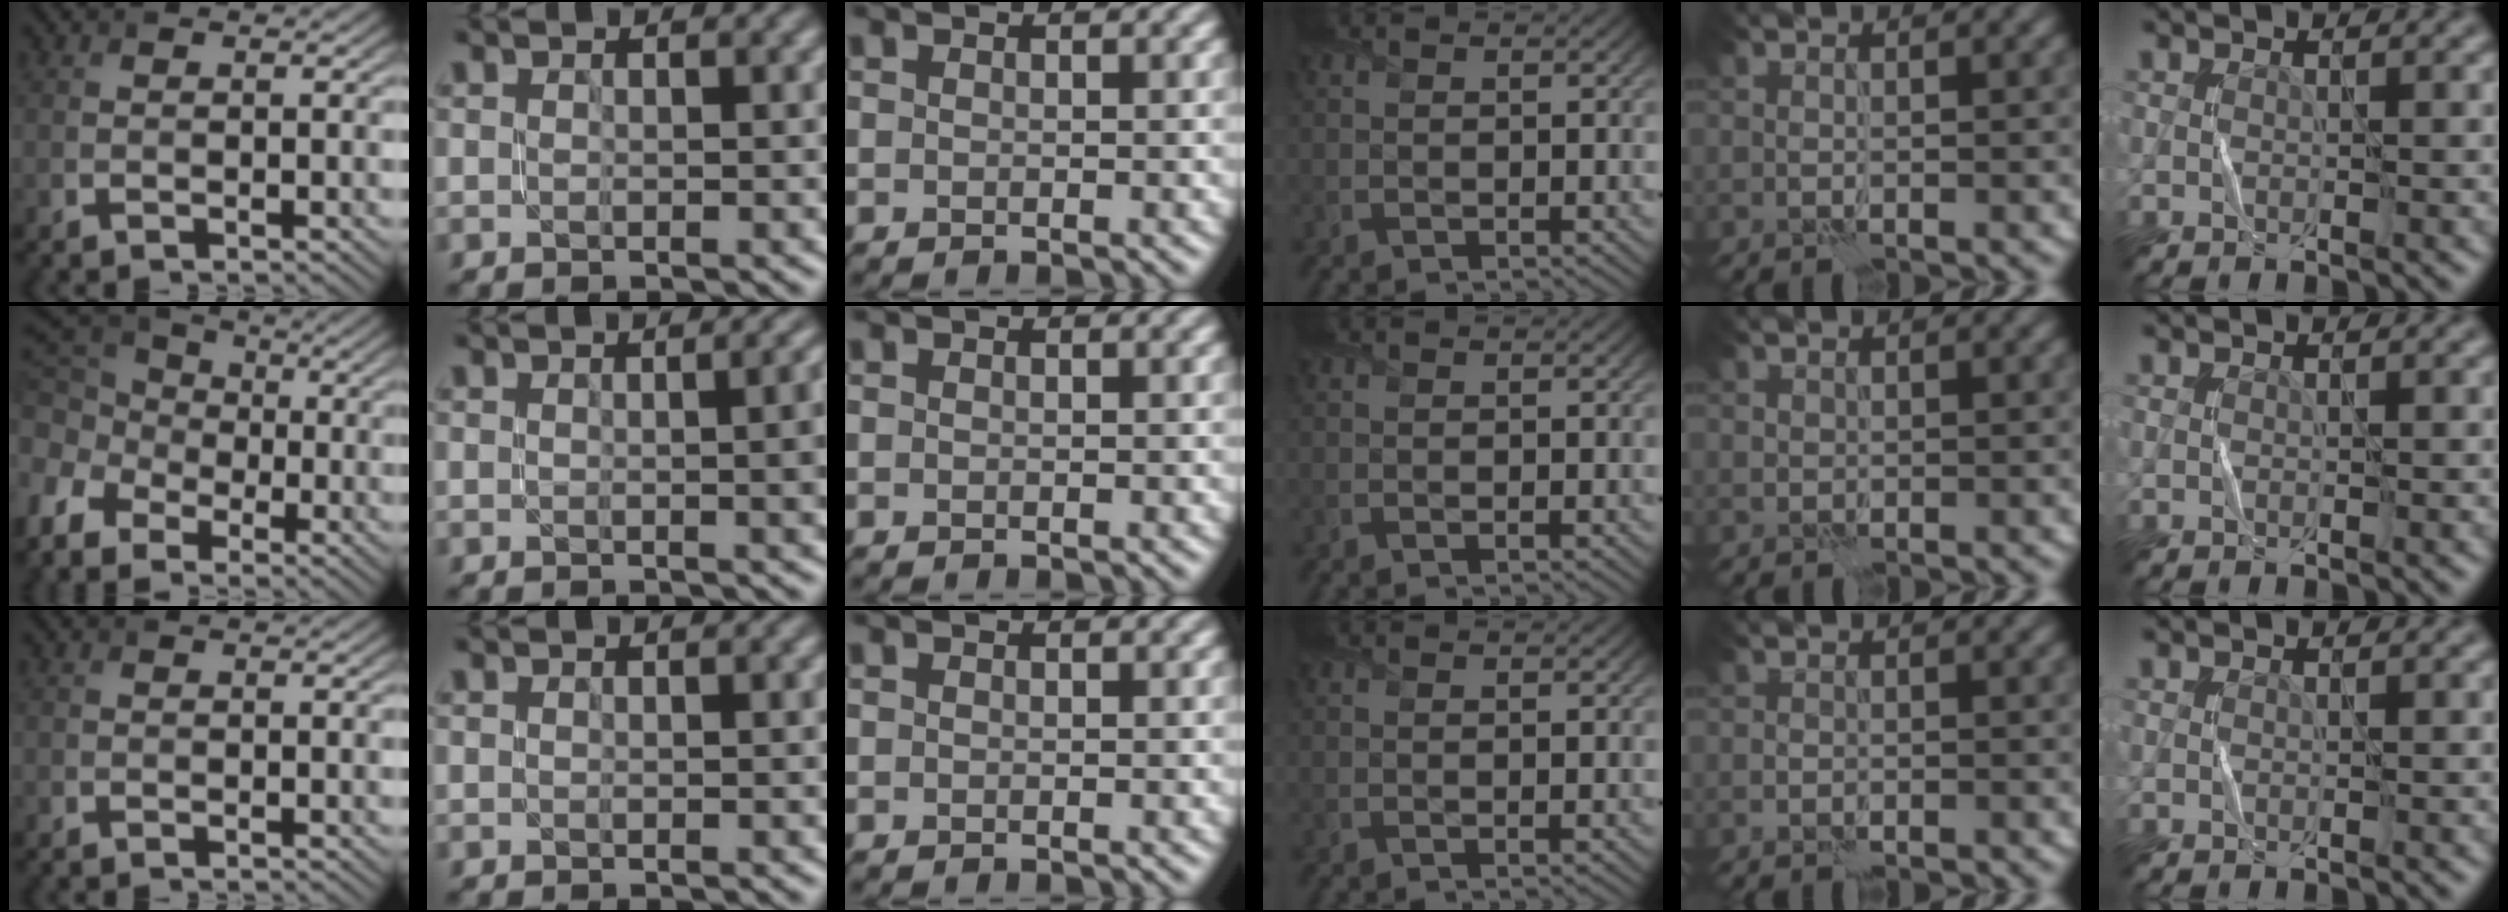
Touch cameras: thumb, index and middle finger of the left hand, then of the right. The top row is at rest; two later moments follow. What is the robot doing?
{"motion": "fold", "object": "shorts"}